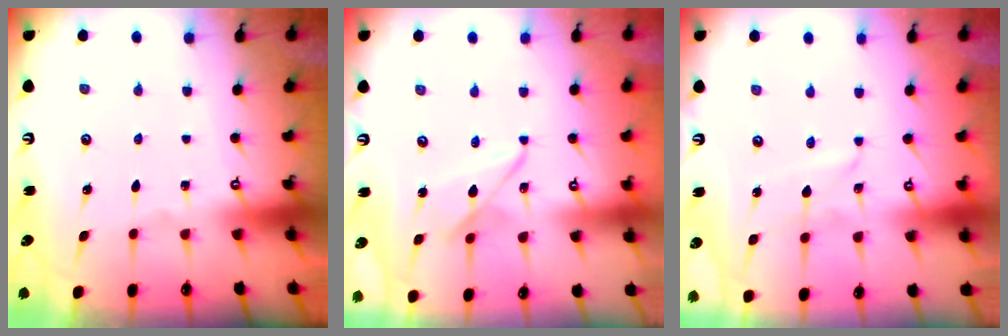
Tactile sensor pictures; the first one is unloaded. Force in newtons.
{"total": 6.6, "press": 6.5, "slide": 0.5}
{"total": 2.6, "press": 2.6, "slide": 0.3}